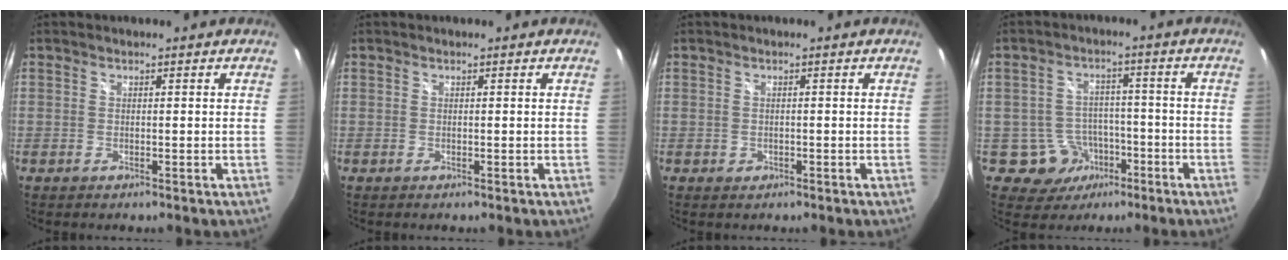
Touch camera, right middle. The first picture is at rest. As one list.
[{"total": 0.0}, {"total": 1.1, "force": [-0.5, 1.0, 0.3], "torque": [-0.005, -0.002, -0.005]}, {"total": 6.8, "force": [-3.5, 5.7, 0.9], "torque": [-0.029, 0.025, -0.040]}]